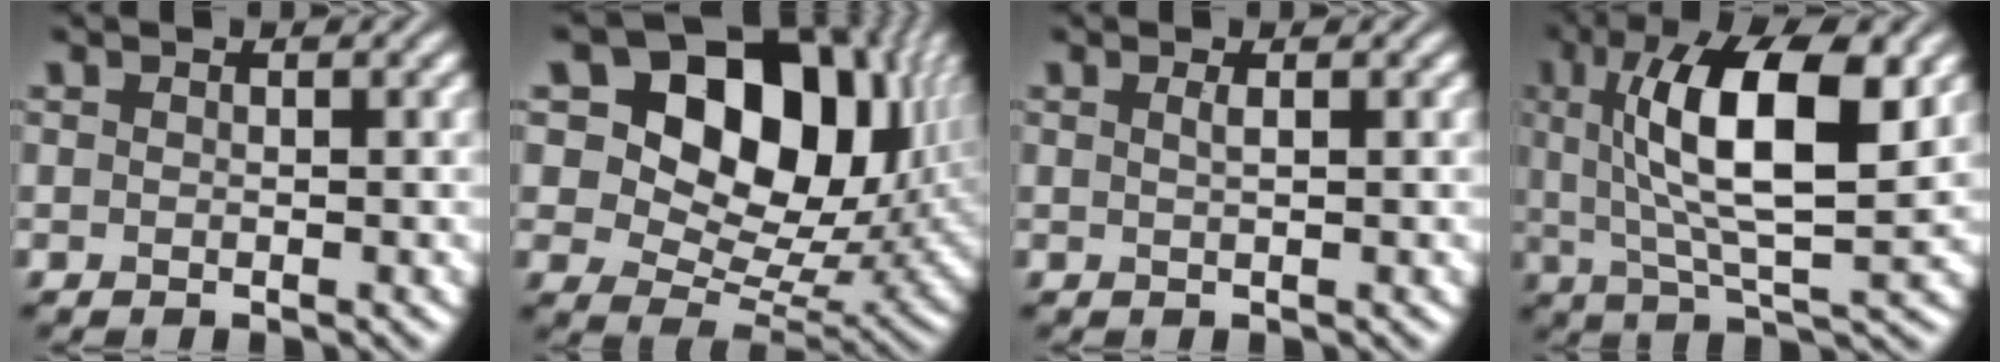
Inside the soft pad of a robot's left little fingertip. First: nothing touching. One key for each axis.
{"total": 18.2, "fx": 6.4, "fy": 12.1, "fz": 12.0, "tx": -0.189, "ty": 0.038, "tz": 0.103}
{"total": 1.0, "fx": 0.3, "fy": 0.3, "fz": 0.9, "tx": -0.010, "ty": 0.004, "tz": 0.003}
{"total": 11.4, "fx": 3.1, "fy": 3.5, "fz": 10.4, "tx": -0.174, "ty": 0.007, "tz": 0.054}